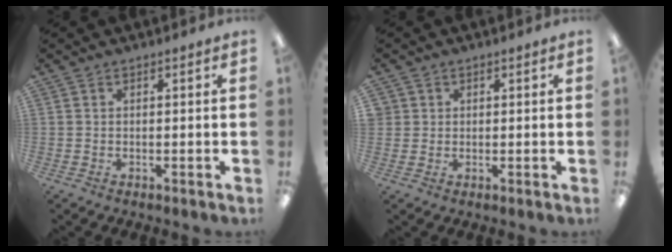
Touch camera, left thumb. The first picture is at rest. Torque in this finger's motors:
{"motor_torque": [-0.12, 0.12, 0.07, -0.11, 0.00]}